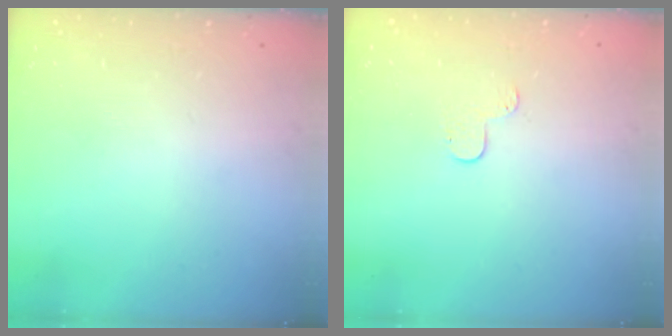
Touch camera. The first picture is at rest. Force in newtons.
{"total": 4.1, "press": 4.1, "slide": 0.4}